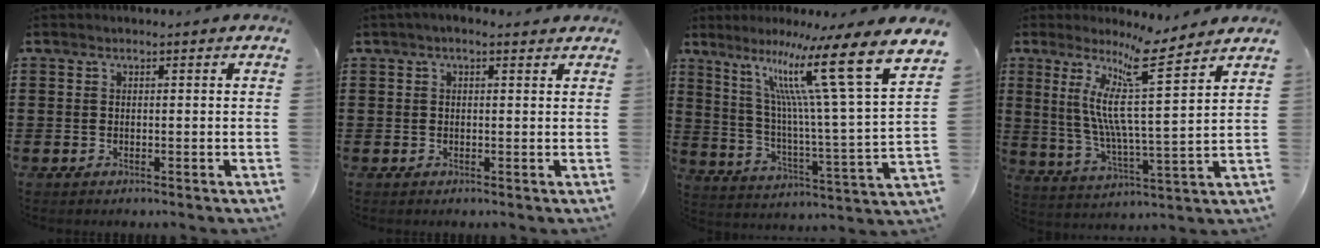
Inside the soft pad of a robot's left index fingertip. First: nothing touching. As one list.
[{"total": 1.3, "force": [0.5, 0.4, 1.1], "torque": [-0.020, 0.004, 0.009]}, {"total": 16.0, "force": [10.0, 1.0, 12.4], "torque": [-0.232, -0.075, 0.149]}, {"total": 12.5, "force": [8.3, 0.2, 9.3], "torque": [-0.186, -0.053, 0.131]}]